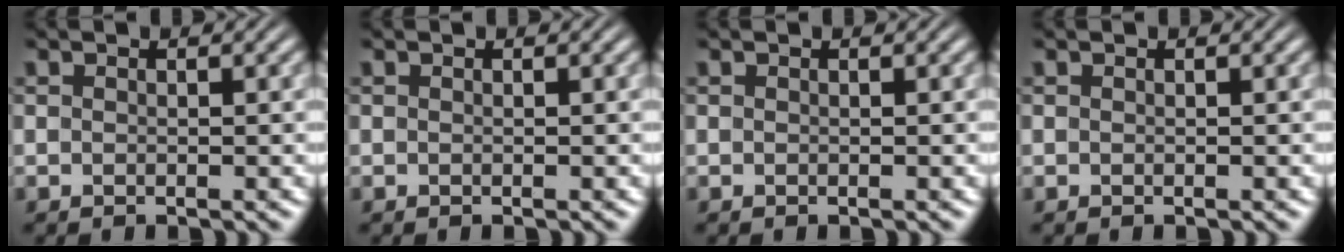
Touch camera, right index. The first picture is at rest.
{"total": 0.0}
{"total": 0.0}
{"total": 0.0}